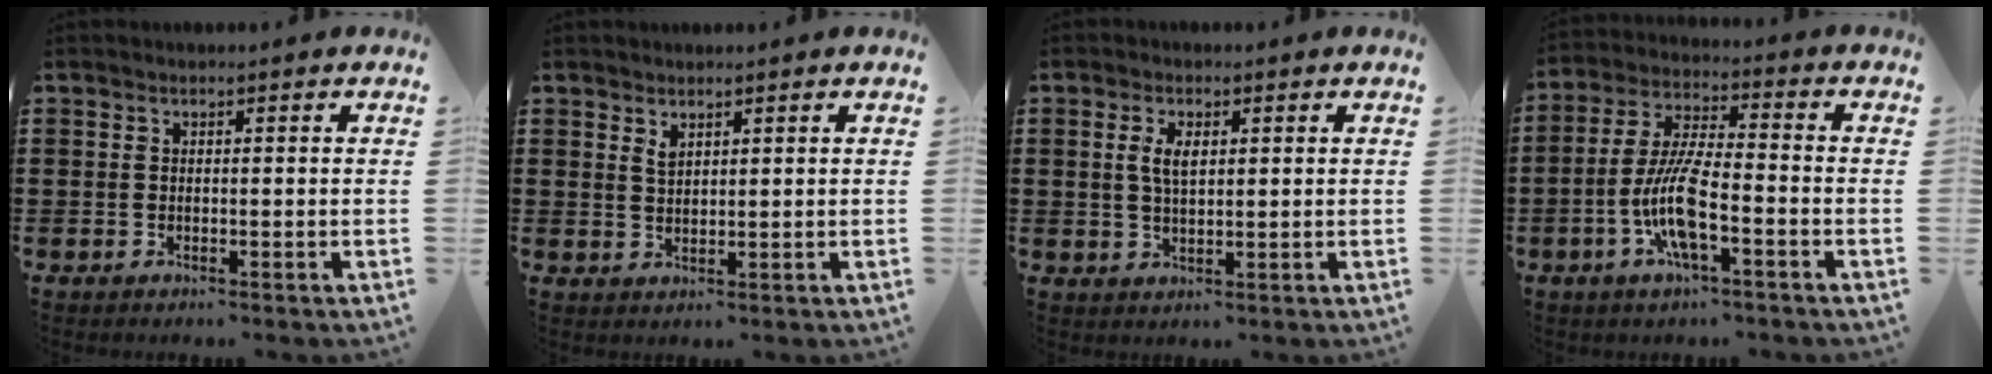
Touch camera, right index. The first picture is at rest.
{"total": 1.7, "force": [1.3, 0.7, 0.8], "torque": [-0.018, 0.003, 0.024]}
{"total": 3.5, "force": [0.8, 1.6, 3.0], "torque": [-0.064, 0.006, 0.012]}
{"total": 9.4, "force": [-3.4, 2.2, 8.5], "torque": [-0.194, -0.013, -0.072]}